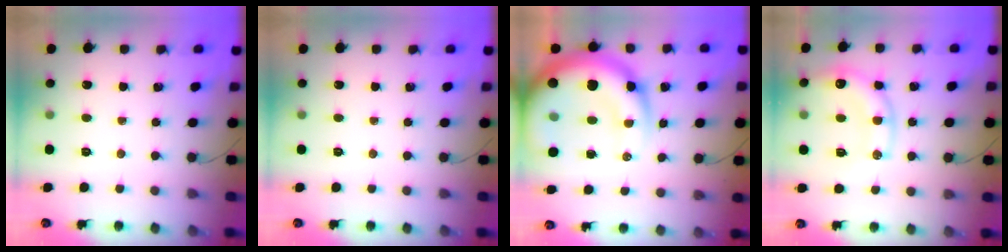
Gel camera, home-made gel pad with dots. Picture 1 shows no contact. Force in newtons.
{"total": 0.0}
{"total": 23.7, "press": 23.1, "slide": 5.1}
{"total": 17.1, "press": 16.8, "slide": 2.9}